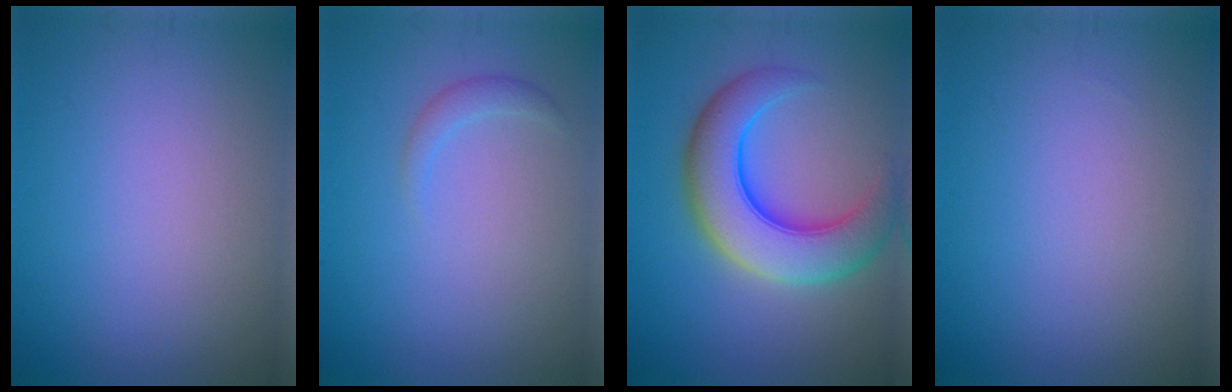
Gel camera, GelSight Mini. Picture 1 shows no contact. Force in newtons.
{"total": 1.2, "press": 1.2, "slide": 0.2}
{"total": 8.7, "press": 8.7, "slide": 0.3}
{"total": 0.0}